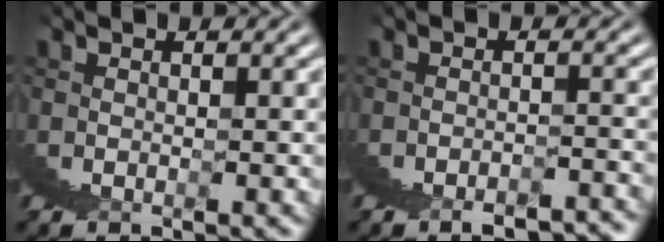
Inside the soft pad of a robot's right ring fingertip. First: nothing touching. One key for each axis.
{"total": 2.0, "fx": -1.9, "fy": -0.5, "fz": -0.4, "tx": 0.030, "ty": 0.004, "tz": -0.035}